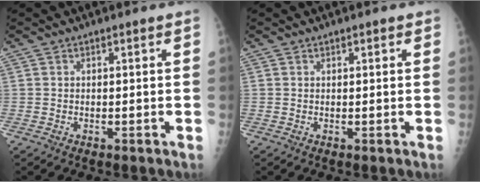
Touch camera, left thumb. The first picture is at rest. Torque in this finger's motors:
{"motor_torque": [-0.16, 0.02, -0.22, -0.15, 0.03]}